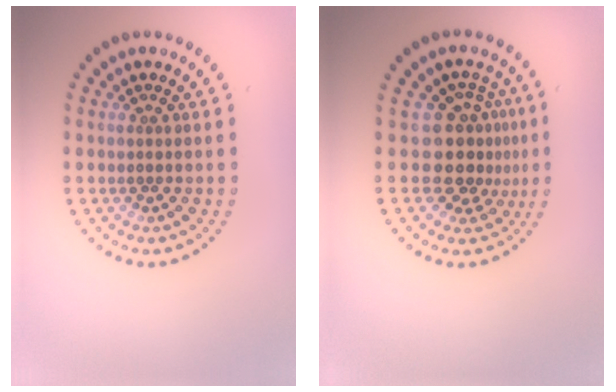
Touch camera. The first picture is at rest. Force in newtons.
{"total": 4.1, "press": 3.1, "slide": 2.7}